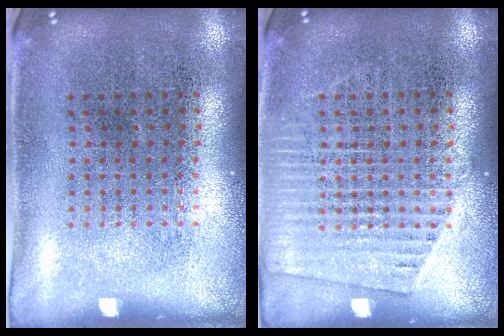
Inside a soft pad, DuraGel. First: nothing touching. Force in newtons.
{"total": 1.7, "press": 1.6, "slide": 0.3}